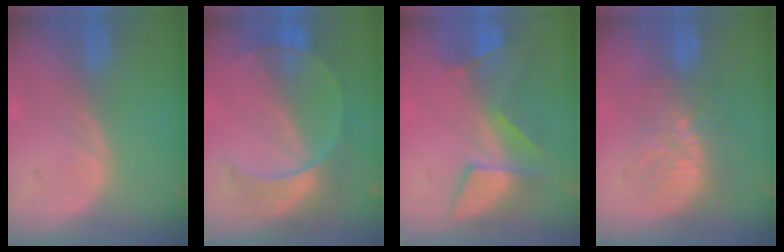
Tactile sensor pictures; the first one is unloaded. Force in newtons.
{"total": 7.3, "press": 7.2, "slide": 0.9}
{"total": 7.5, "press": 7.4, "slide": 1.5}
{"total": 7.7, "press": 7.2, "slide": 2.6}